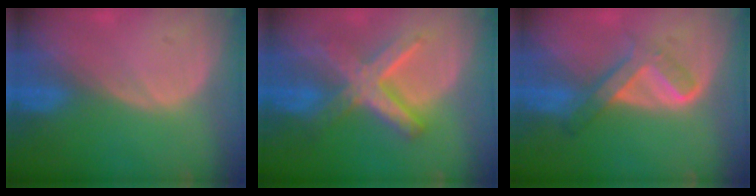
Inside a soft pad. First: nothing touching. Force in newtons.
{"total": 8.2, "press": 8.2, "slide": 0.7}
{"total": 6.0, "press": 5.3, "slide": 2.8}